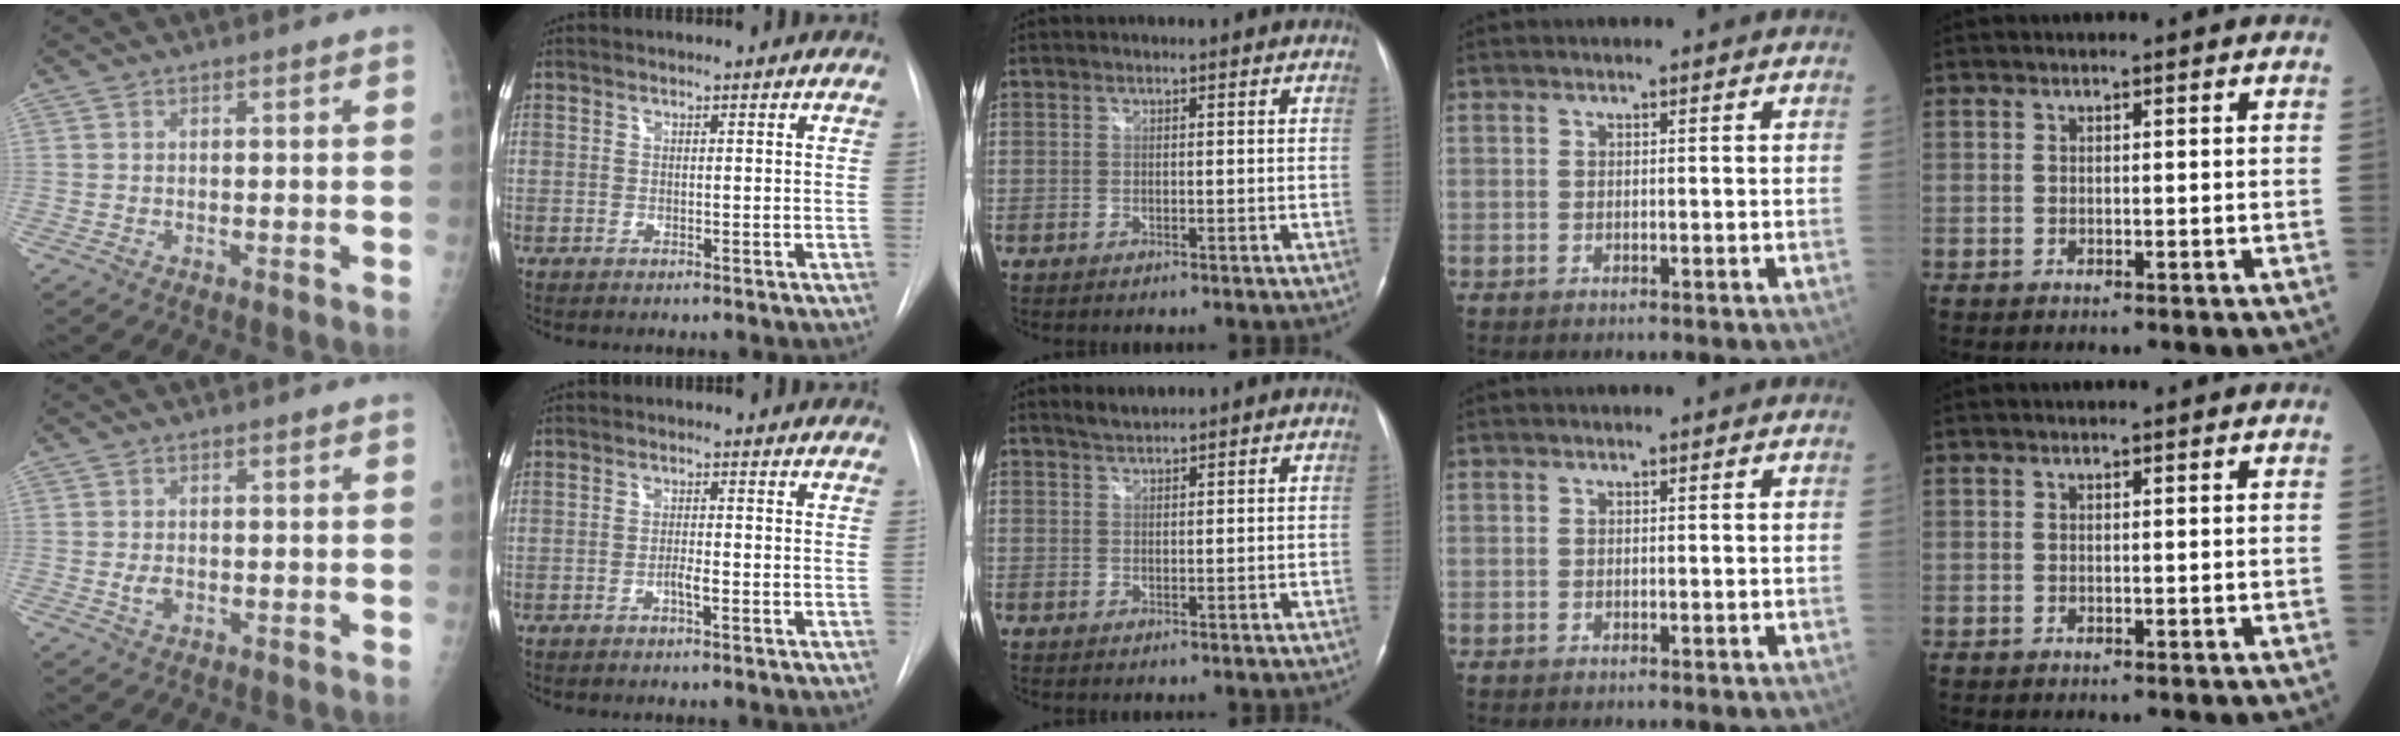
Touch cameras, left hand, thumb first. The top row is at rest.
{"thumb": {"total": 1.9, "force": [-0.2, 1.3, 1.4], "torque": [-0.024, -0.002, -0.001]}, "index": {"total": 1.7, "force": [-1.0, 0.1, 1.4], "torque": [-0.025, -0.003, -0.019]}, "middle": {"total": 1.6, "force": [1.6, -0.1, 0.2], "torque": [-0.008, 0.003, 0.035]}}